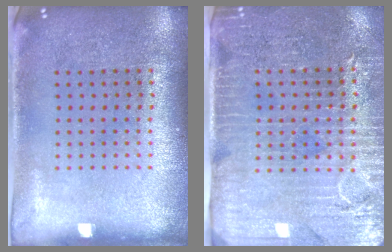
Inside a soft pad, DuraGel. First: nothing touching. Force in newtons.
{"total": 3.6, "press": 3.3, "slide": 1.5}